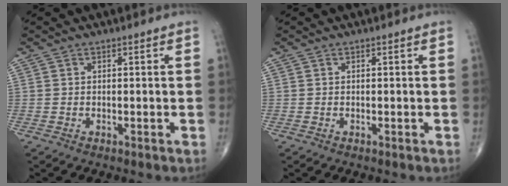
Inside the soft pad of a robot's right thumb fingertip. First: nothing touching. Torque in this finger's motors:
{"motor_torque": [0.16, 0.05, 0.13, 0.08, -0.01]}